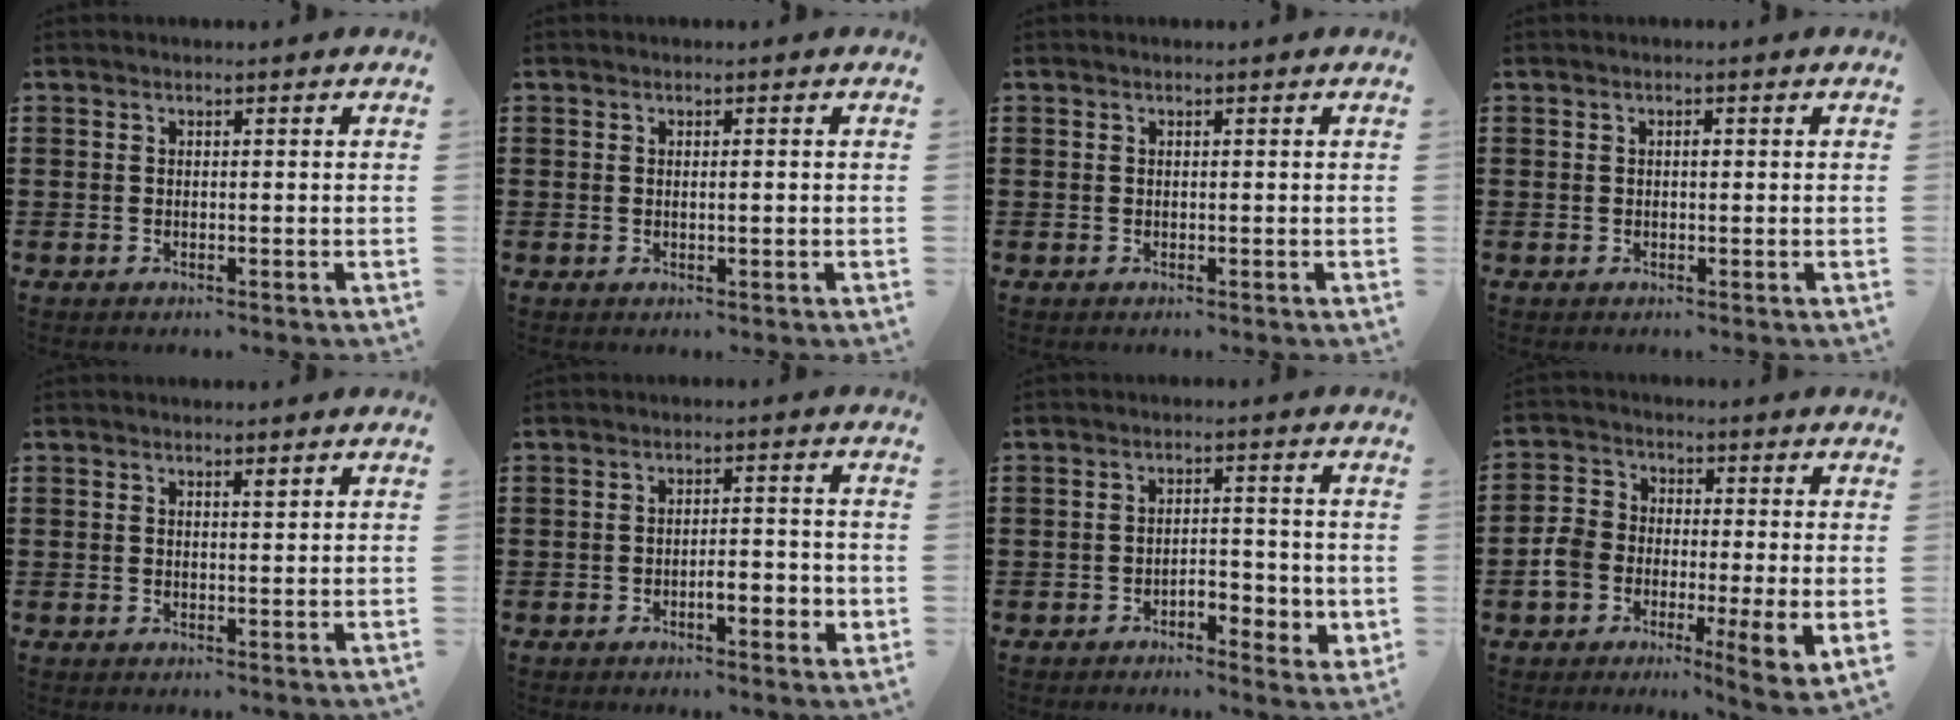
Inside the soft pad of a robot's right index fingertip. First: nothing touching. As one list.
[{"total": 1.0, "force": [0.0, 0.1, 1.0], "torque": [-0.017, -0.002, 0.001]}, {"total": 0.0}, {"total": 0.7, "force": [0.0, 0.3, 0.7], "torque": [-0.013, -0.002, 0.001]}, {"total": 0.9, "force": [0.7, 0.1, 0.6], "torque": [-0.003, -0.003, 0.011]}, {"total": 3.8, "force": [-1.5, 1.3, 3.2], "torque": [-0.054, 0.006, -0.027]}, {"total": 3.8, "force": [-1.7, 2.0, 2.7], "torque": [-0.041, 0.003, -0.035]}, {"total": 7.1, "force": [-2.4, 3.8, 5.5], "torque": [-0.125, -0.004, -0.046]}]